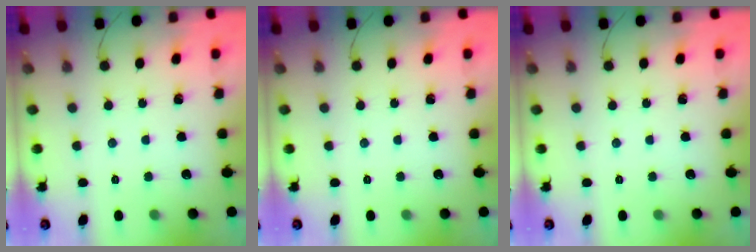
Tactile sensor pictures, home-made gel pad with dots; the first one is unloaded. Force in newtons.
{"total": 0.0}
{"total": 0.0}